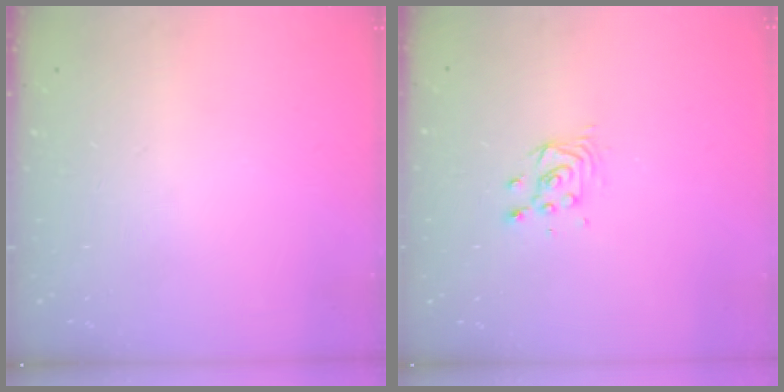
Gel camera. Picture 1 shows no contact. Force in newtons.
{"total": 4.0, "press": 4.0, "slide": 0.3}